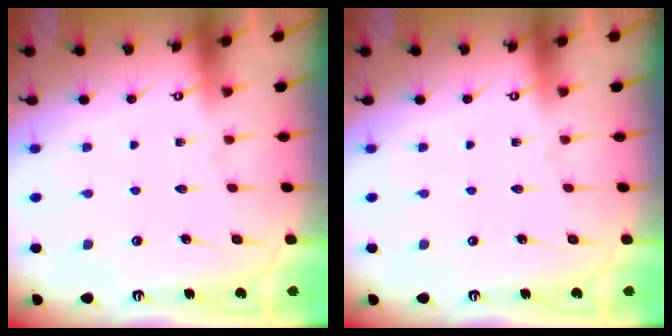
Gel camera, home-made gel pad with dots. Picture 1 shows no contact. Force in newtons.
{"total": 0.0}